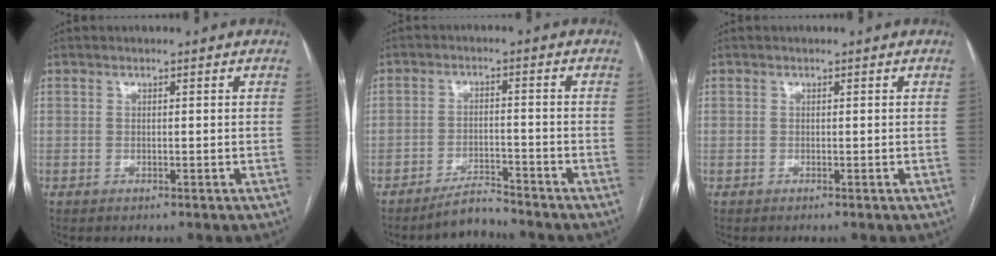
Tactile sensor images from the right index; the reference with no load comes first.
{"total": 3.8, "force": [-3.8, 0.4, 0.6], "torque": [-0.007, -0.010, -0.066]}
{"total": 0.0}